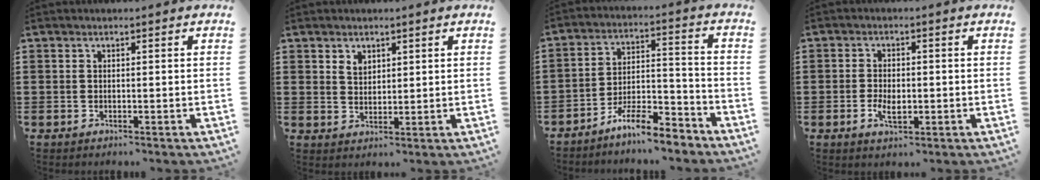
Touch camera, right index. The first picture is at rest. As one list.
[{"total": 2.3, "force": [1.5, 1.5, 0.7], "torque": [-0.018, 0.005, 0.029]}, {"total": 8.2, "force": [-7.4, 1.1, 3.4], "torque": [-0.061, 0.017, -0.141]}, {"total": 3.4, "force": [-0.8, 1.7, 2.8], "torque": [-0.060, -0.003, -0.014]}]